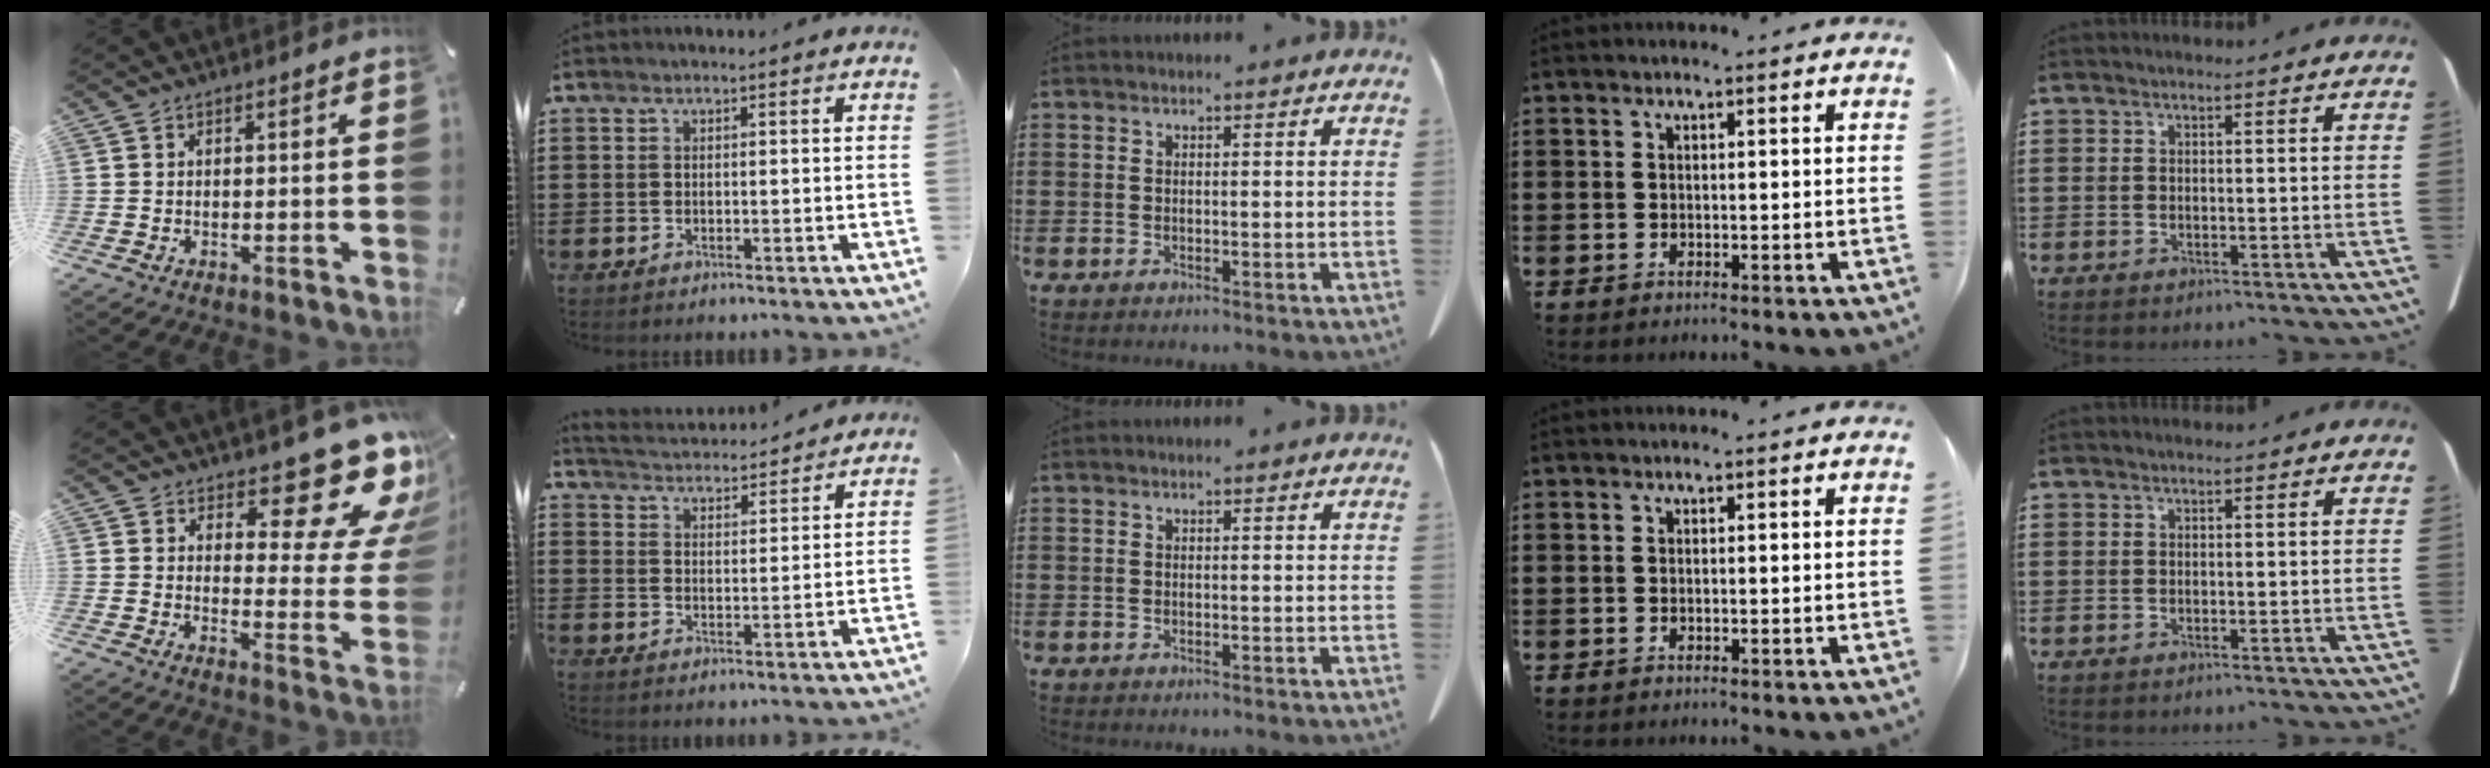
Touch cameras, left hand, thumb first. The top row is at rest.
{"thumb": {"total": 15.4, "force": [10.8, 6.4, 8.9], "torque": [-0.101, -0.100, 0.174]}, "index": {"total": 3.3, "force": [3.3, -0.2, -0.3], "torque": [-0.014, -0.025, 0.053]}}